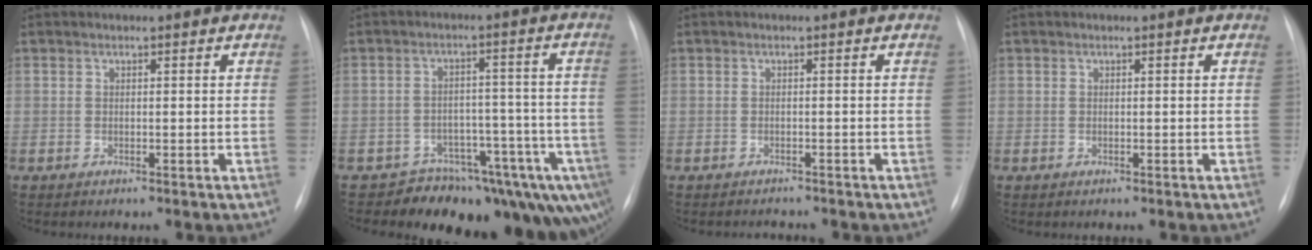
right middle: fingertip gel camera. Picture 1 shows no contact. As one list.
[{"total": 14.3, "force": [-11.4, 6.6, 5.5], "torque": [-0.007, 0.056, -0.138]}, {"total": 1.4, "force": [-1.4, 0.2, -0.1], "torque": [0.004, -0.006, -0.016]}, {"total": 0.0}]